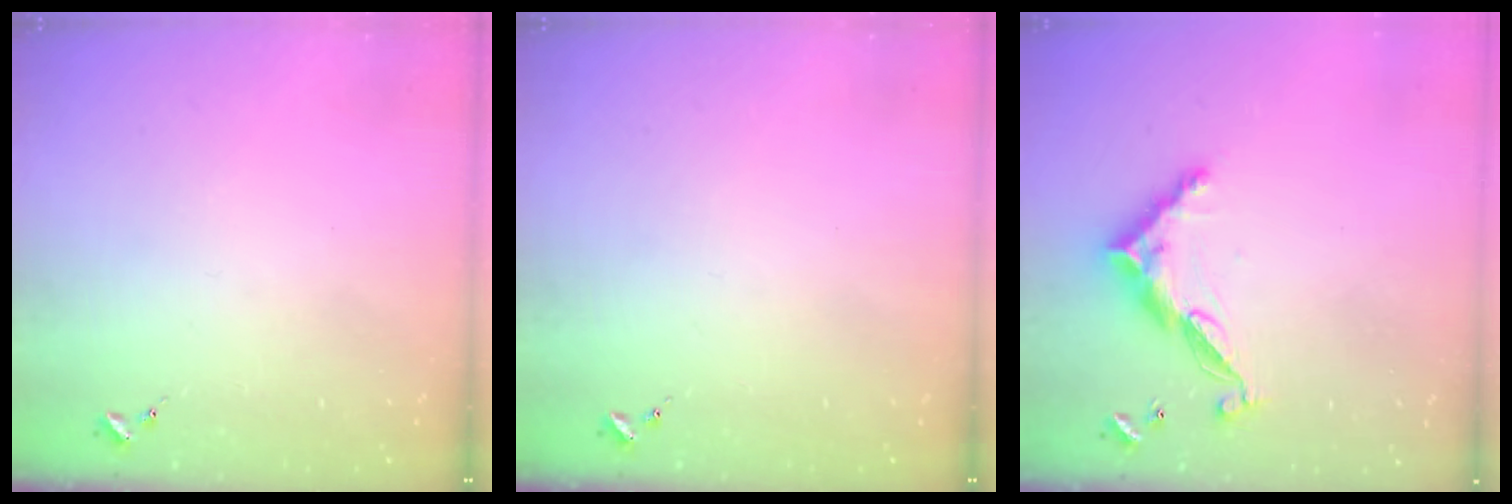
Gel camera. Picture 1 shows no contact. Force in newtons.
{"total": 0.0}
{"total": 11.7, "press": 11.7, "slide": 0.3}